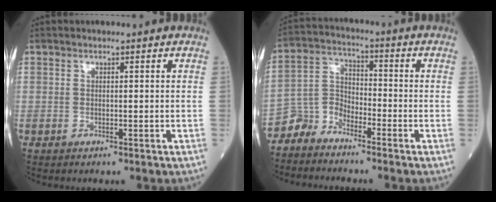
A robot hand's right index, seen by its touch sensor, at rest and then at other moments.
{"total": 5.0, "force": [-4.4, 2.3, 0.1], "torque": [0.006, 0.016, -0.093]}